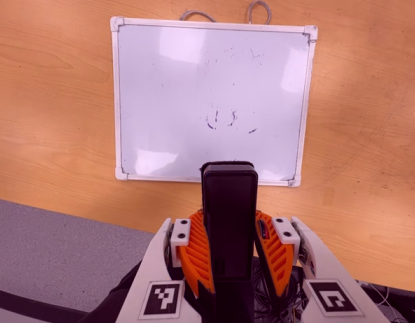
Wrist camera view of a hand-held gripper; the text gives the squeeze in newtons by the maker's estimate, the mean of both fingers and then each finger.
{"total": 9.5, "left": 7.9, "right": 11.2}